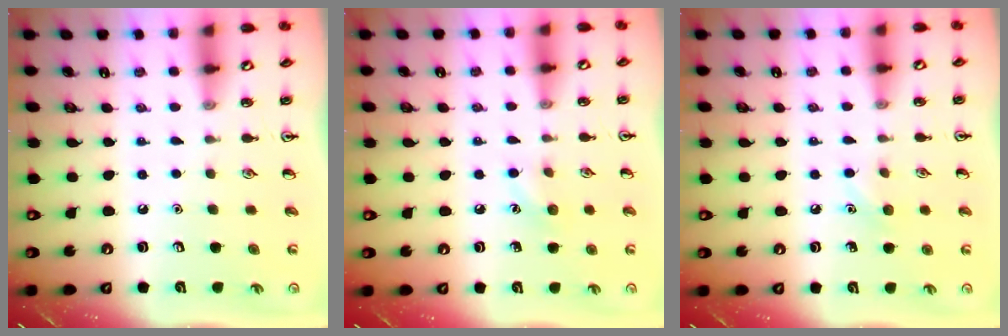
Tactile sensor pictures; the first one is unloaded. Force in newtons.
{"total": 5.9, "press": 5.7, "slide": 1.7}
{"total": 4.9, "press": 4.6, "slide": 1.5}